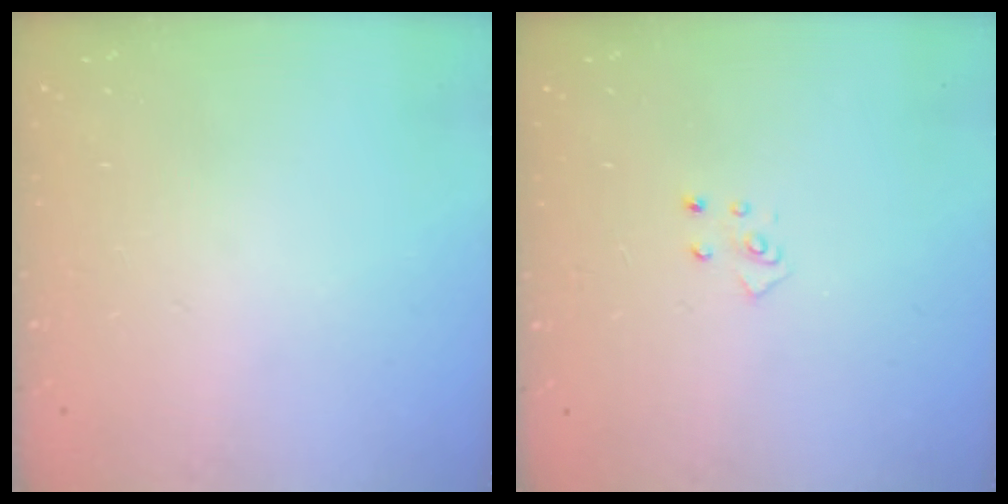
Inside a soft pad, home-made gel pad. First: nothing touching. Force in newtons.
{"total": 4.2, "press": 4.2, "slide": 0.3}